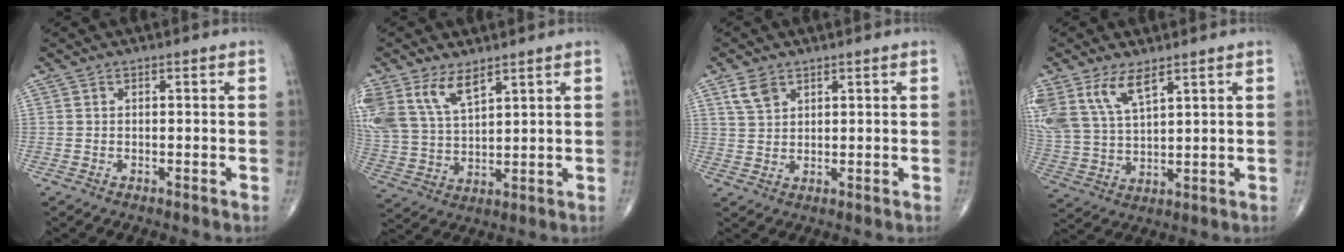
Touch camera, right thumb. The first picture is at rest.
{"total": 12.1, "force": [7.1, 5.9, 7.7], "torque": [-0.158, -0.020, 0.154]}
{"total": 3.9, "force": [2.4, 2.4, 2.0], "torque": [-0.033, -0.007, 0.053]}
{"total": 11.8, "force": [6.8, 5.3, 8.1], "torque": [-0.168, -0.017, 0.146]}